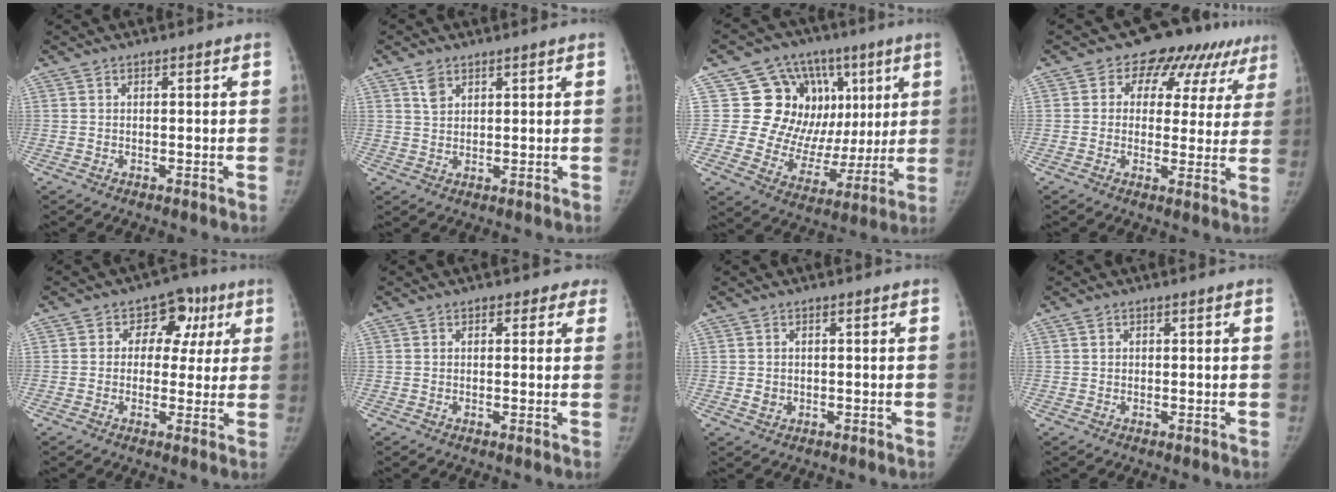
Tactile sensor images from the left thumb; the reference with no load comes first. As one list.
[{"total": 2.9, "force": [1.7, 1.9, 1.3], "torque": [-0.013, -0.007, 0.036]}, {"total": 19.2, "force": [5.7, 16.0, 9.0], "torque": [-0.064, 0.021, 0.107]}, {"total": 14.4, "force": [7.7, 9.5, 7.7], "torque": [-0.043, 0.000, 0.087]}, {"total": 9.4, "force": [2.5, 7.4, 5.2], "torque": [-0.013, 0.014, 0.025]}, {"total": 3.2, "force": [1.6, 2.6, 0.8], "torque": [0.030, 0.001, 0.011]}, {"total": 2.0, "force": [-0.4, 1.7, 0.9], "torque": [-0.006, 0.003, -0.003]}, {"total": 0.8, "force": [0.1, 0.7, 0.2], "torque": [0.005, 0.003, 0.002]}]